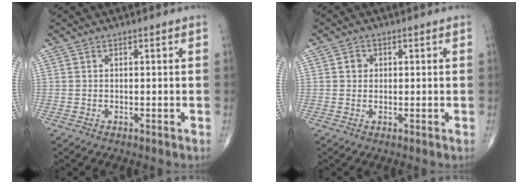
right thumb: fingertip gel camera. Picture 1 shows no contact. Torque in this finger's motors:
{"motor_torque": [0.06, 0.84, 0.49, 0.19, -0.01]}